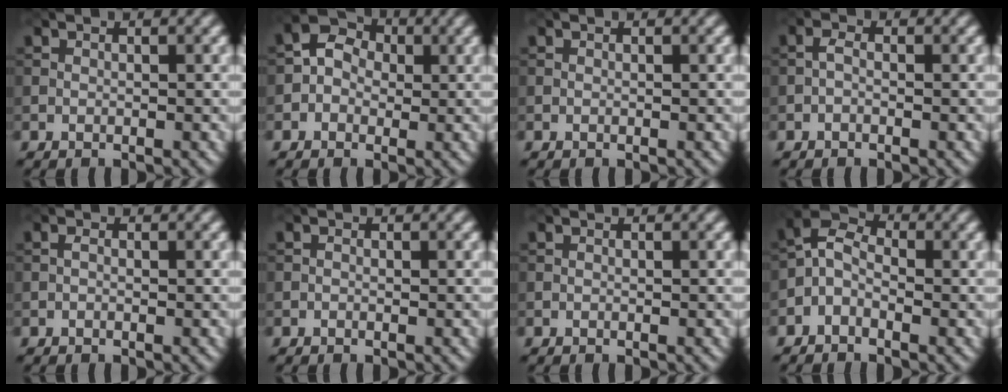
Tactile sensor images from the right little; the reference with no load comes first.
{"total": 3.2, "force": [-0.1, 2.7, 1.7], "torque": [-0.002, 0.012, -0.014]}
{"total": 0.0}
{"total": 1.1, "force": [-0.5, 0.5, 0.9], "torque": [-0.018, 0.009, -0.013]}
{"total": 0.7, "force": [-0.2, 0.3, 0.6], "torque": [-0.010, 0.007, -0.004]}
{"total": 0.0}
{"total": 0.0}
{"total": 3.3, "force": [-1.6, 2.2, 1.9], "torque": [-0.034, 0.012, -0.046]}